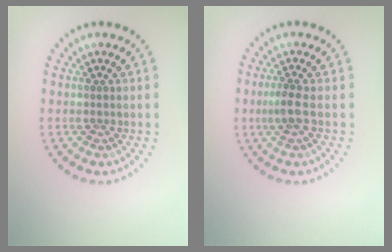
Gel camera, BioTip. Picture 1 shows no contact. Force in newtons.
{"total": 1.8, "press": 1.5, "slide": 1.0}